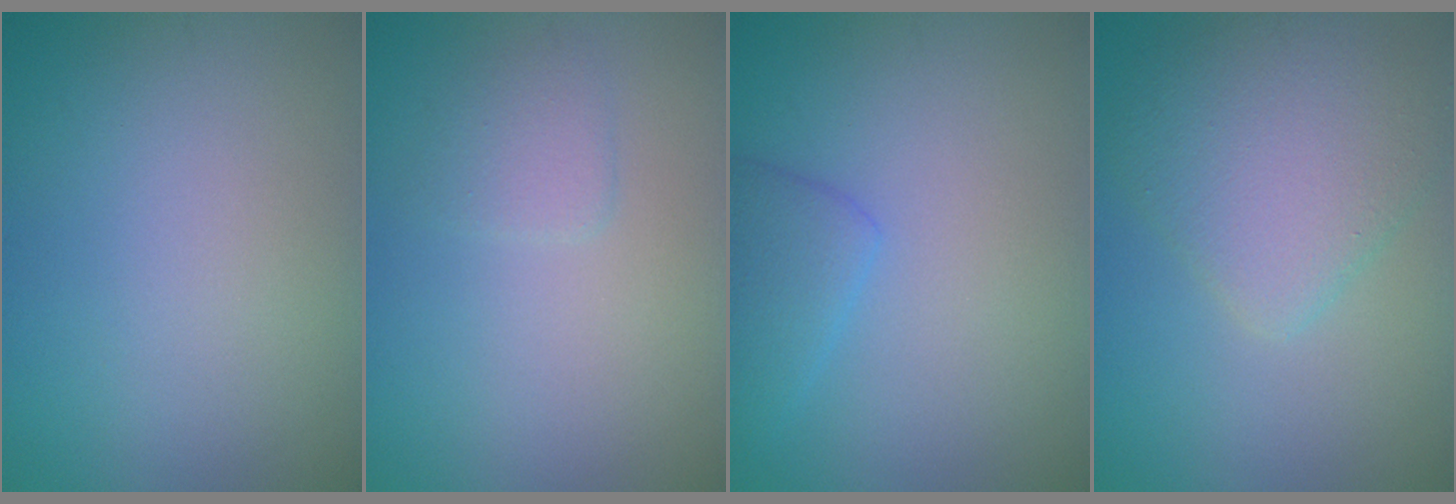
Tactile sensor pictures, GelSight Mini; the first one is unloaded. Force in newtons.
{"total": 1.4, "press": 1.3, "slide": 0.3}
{"total": 2.5, "press": 2.5, "slide": 0.0}
{"total": 5.0, "press": 5.0, "slide": 0.2}